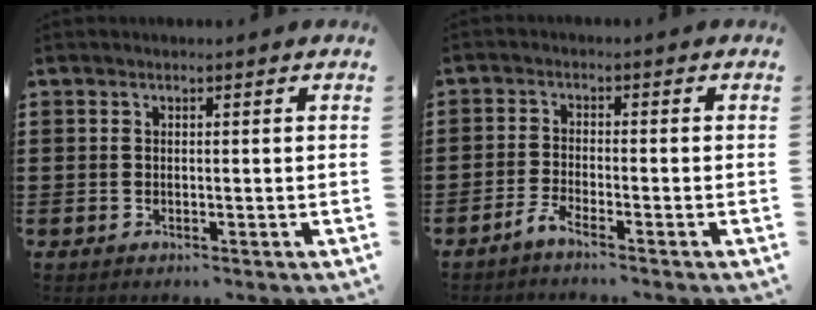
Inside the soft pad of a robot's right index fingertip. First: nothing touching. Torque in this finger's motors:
{"motor_torque": [2.14, 0.00, -0.10, 0.00]}